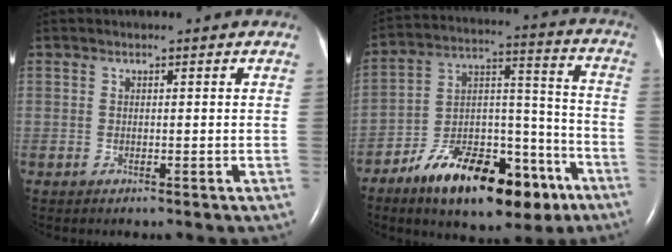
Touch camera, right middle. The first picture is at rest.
{"total": 20.3, "force": [-12.6, 8.2, 13.7], "torque": [-0.201, 0.029, -0.198]}